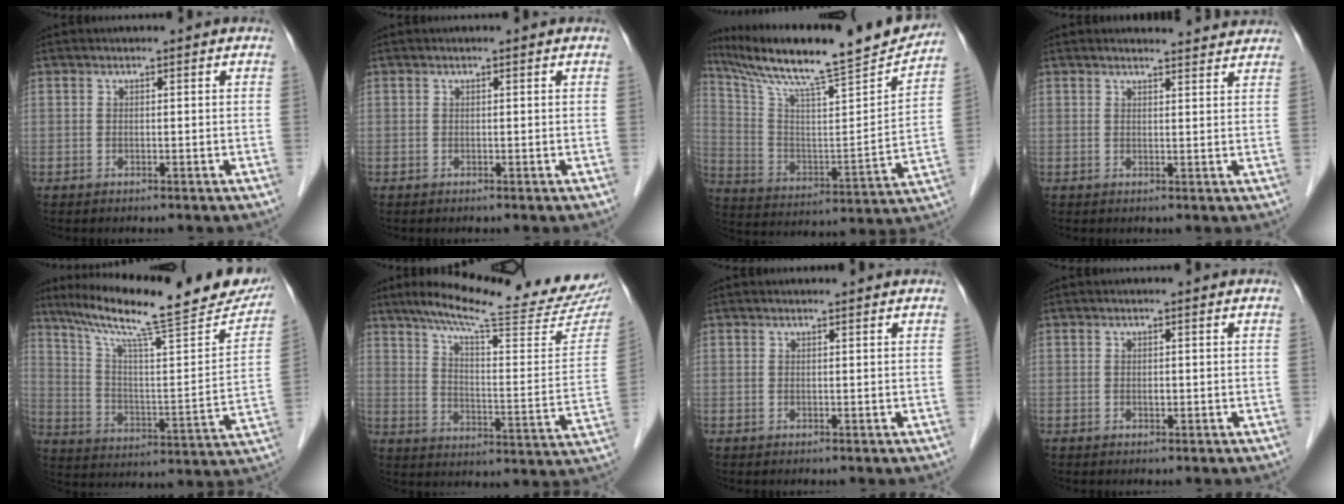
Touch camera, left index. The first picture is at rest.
{"total": 0.0}
{"total": 23.0, "force": [20.5, 1.1, 10.3], "torque": [-0.183, -0.025, 0.319]}
{"total": 5.7, "force": [5.7, 0.6, 0.7], "torque": [-0.008, 0.004, 0.053]}
{"total": 27.3, "force": [22.5, 3.2, 15.2], "torque": [-0.244, -0.019, 0.317]}
{"total": 23.3, "force": [20.0, 1.1, 12.0], "torque": [-0.177, -0.042, 0.267]}
{"total": 1.0, "force": [1.0, 0.0, 0.3], "torque": [-0.011, 0.008, 0.015]}
{"total": 0.6, "force": [-0.1, 0.4, 0.5], "torque": [-0.008, 0.001, -0.001]}